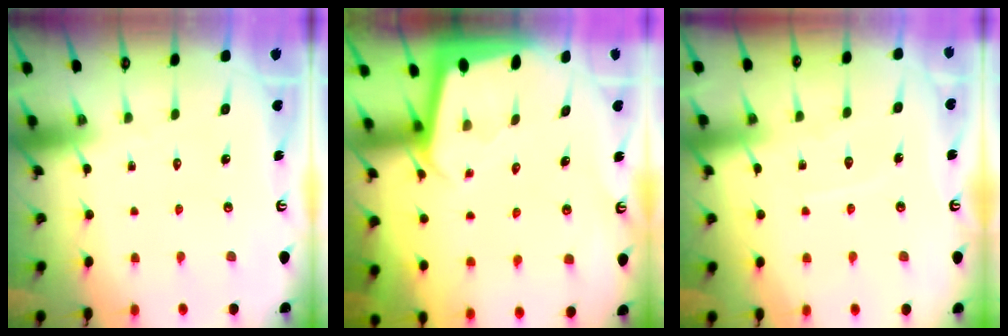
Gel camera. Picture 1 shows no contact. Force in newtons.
{"total": 1.9, "press": 1.9, "slide": 0.1}
{"total": 5.8, "press": 5.7, "slide": 0.5}